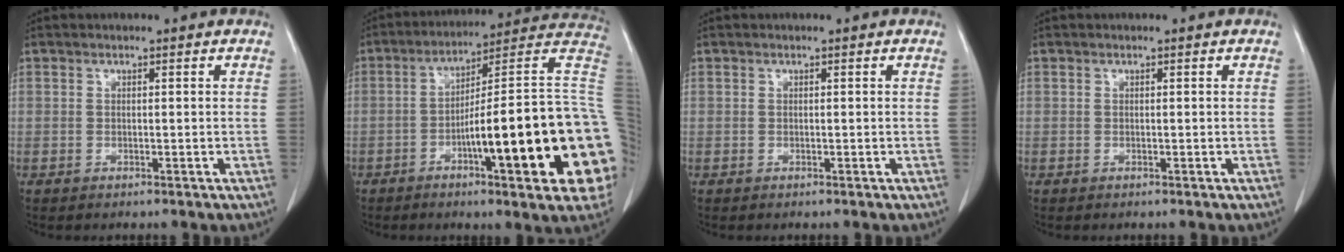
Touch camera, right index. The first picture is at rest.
{"total": 25.1, "force": [-5.0, 1.9, 24.5], "torque": [-0.239, 0.017, -0.076]}
{"total": 0.0}
{"total": 0.0}